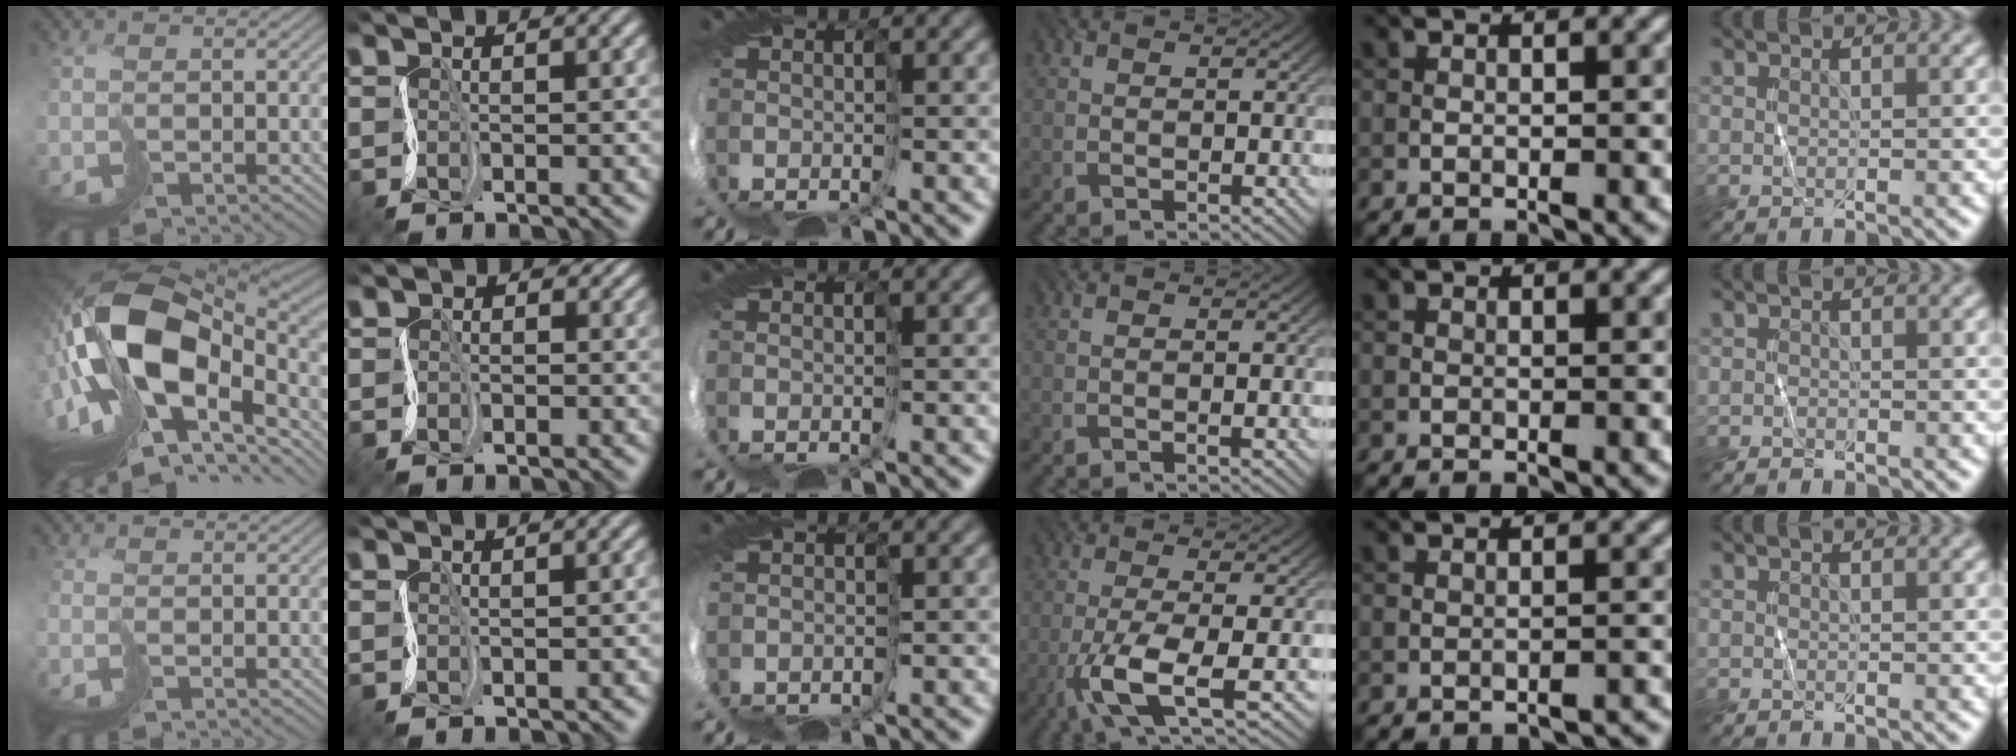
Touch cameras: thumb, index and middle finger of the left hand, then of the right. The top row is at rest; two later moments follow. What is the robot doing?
{"motion": "cut", "object": "tape"}